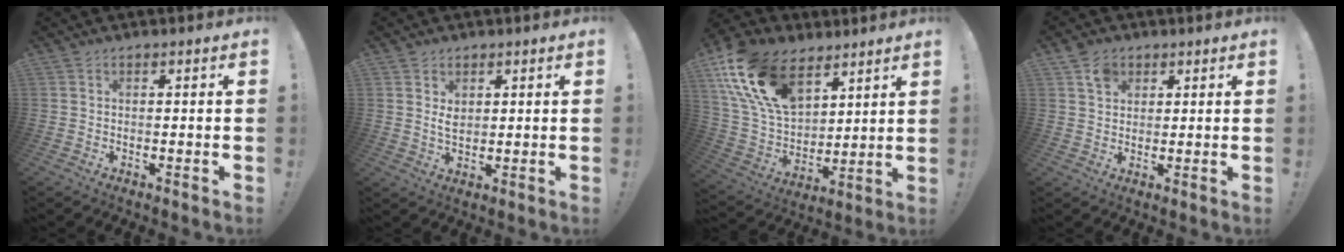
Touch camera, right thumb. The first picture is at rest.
{"total": 3.3, "force": [1.5, 2.3, 1.8], "torque": [-0.018, -0.004, 0.025]}
{"total": 21.5, "force": [11.6, 13.0, 12.6], "torque": [-0.246, -0.053, 0.222]}
{"total": 5.1, "force": [2.9, 3.7, 2.0], "torque": [-0.034, -0.004, 0.054]}